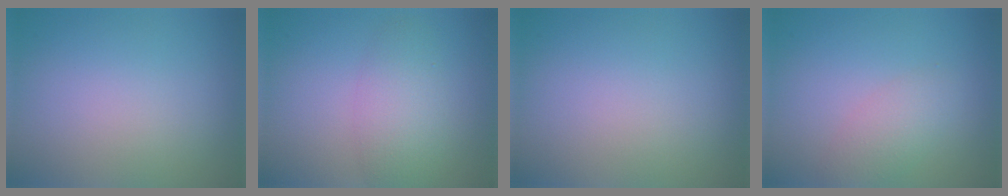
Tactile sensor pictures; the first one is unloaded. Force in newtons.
{"total": 3.6, "press": 3.6, "slide": 0.2}
{"total": 0.0}
{"total": 2.3, "press": 2.3, "slide": 0.0}